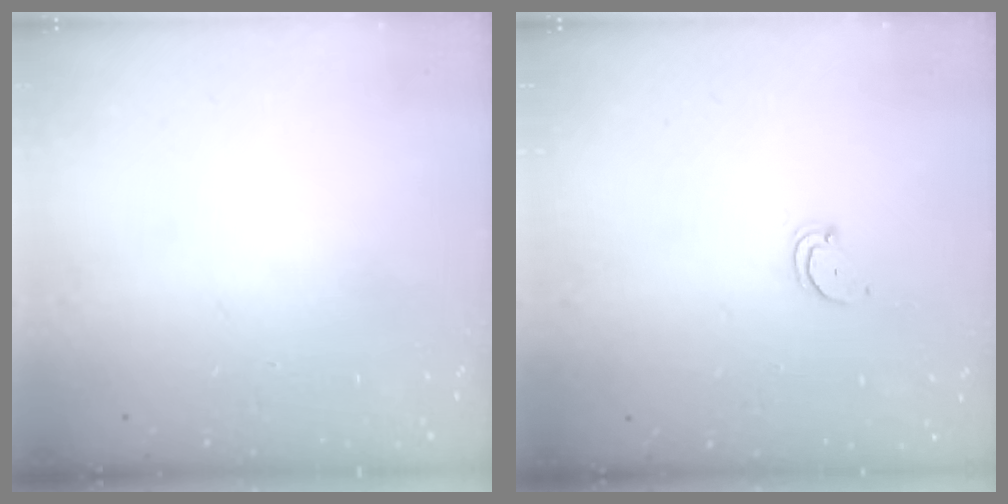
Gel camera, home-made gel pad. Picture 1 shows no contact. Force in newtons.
{"total": 2.7, "press": 2.7, "slide": 0.2}